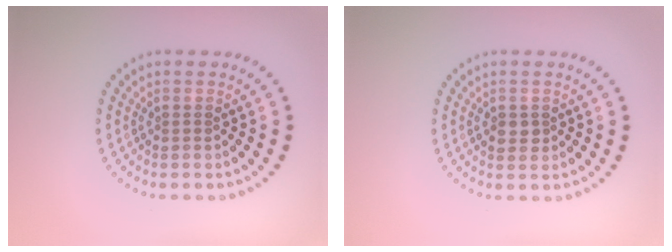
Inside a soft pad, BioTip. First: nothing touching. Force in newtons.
{"total": 1.4, "press": 1.4, "slide": 0.2}